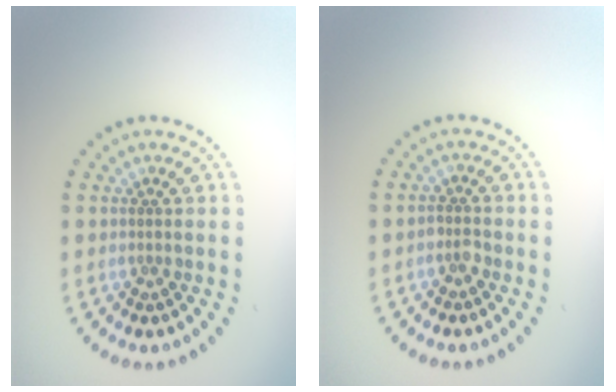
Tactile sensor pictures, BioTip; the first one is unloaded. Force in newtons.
{"total": 1.1, "press": 1.1, "slide": 0.4}